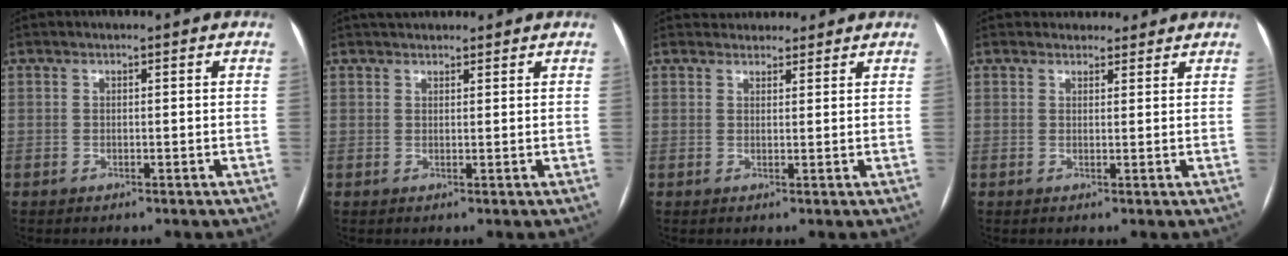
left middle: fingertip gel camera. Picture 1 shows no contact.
{"total": 4.6, "force": [4.1, 1.5, 1.5], "torque": [-0.016, 0.035, 0.058]}
{"total": 4.5, "force": [4.2, 1.8, 0.4], "torque": [0.003, 0.019, 0.054]}
{"total": 3.8, "force": [3.5, 1.6, 0.1], "torque": [0.007, 0.010, 0.041]}